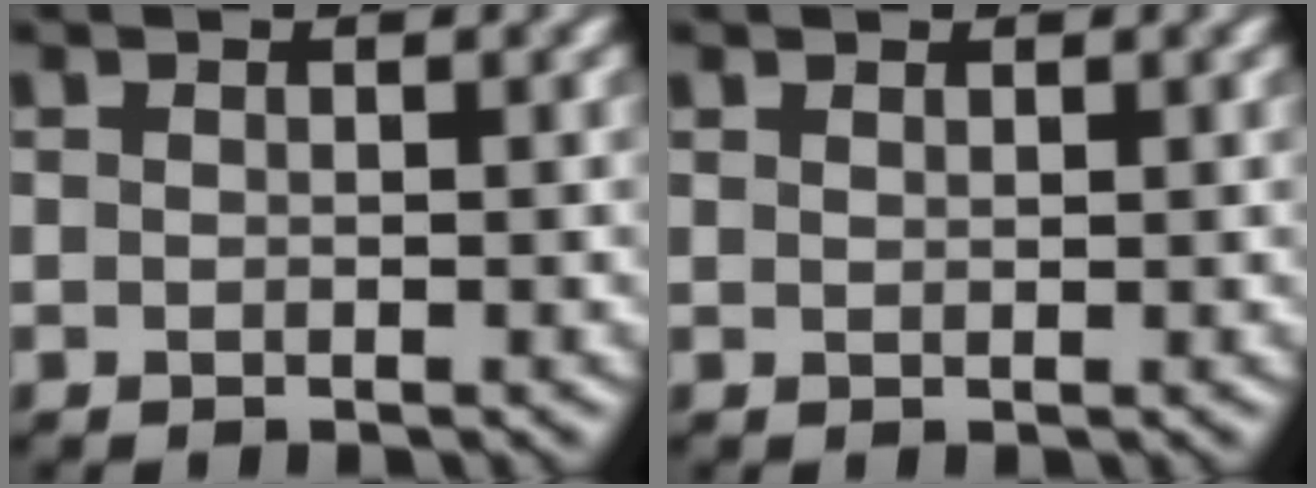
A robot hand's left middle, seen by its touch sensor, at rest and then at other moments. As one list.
[{"total": 0.7, "force": [0.6, 0.0, -0.3], "torque": [0.001, 0.000, 0.014]}]